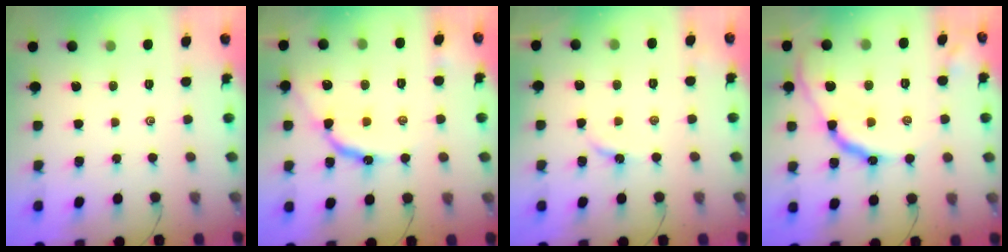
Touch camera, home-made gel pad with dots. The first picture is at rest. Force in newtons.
{"total": 9.7, "press": 9.6, "slide": 1.1}
{"total": 2.9, "press": 2.9, "slide": 0.4}
{"total": 12.9, "press": 12.9, "slide": 0.4}